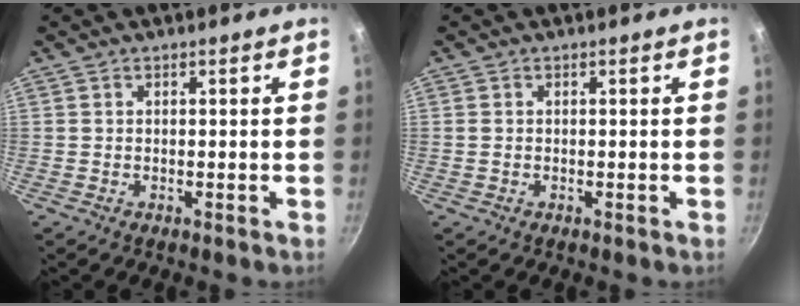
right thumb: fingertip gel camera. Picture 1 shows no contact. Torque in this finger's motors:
{"motor_torque": [-0.07, -0.01, -0.14, 0.14, 0.04]}